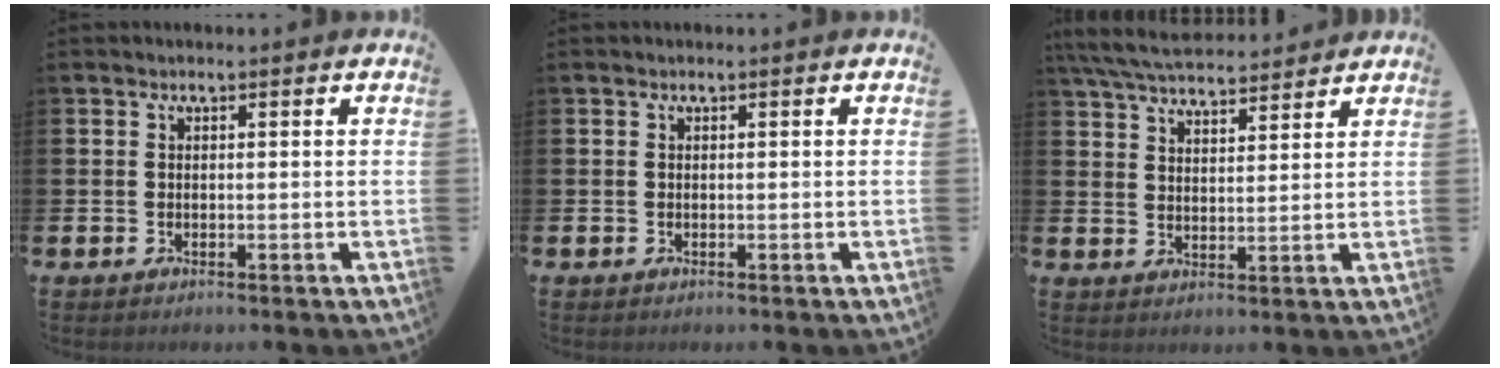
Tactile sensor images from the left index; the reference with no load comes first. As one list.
[{"total": 0.0}, {"total": 6.8, "force": [6.4, 1.1, 1.8], "torque": [-0.058, -0.030, 0.118]}]